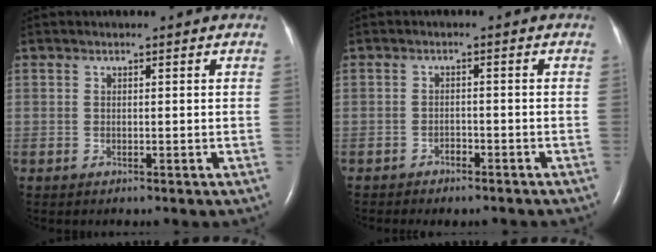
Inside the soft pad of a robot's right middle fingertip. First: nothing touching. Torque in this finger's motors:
{"motor_torque": [0.15, -0.14, 0.01, 0.02]}